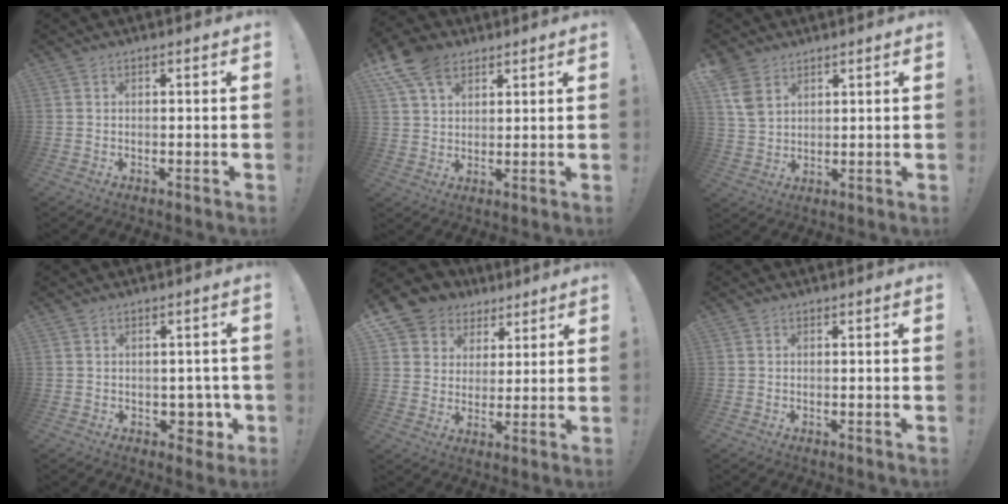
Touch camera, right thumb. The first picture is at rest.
{"total": 11.1, "force": [6.6, 6.9, 5.7], "torque": [-0.109, -0.023, 0.127]}
{"total": 7.6, "force": [4.4, 5.0, 3.7], "torque": [-0.068, -0.017, 0.086]}
{"total": 5.4, "force": [-0.3, 4.8, 2.5], "torque": [-0.018, 0.001, 0.002]}
{"total": 8.9, "force": [4.2, 7.6, 2.0], "torque": [-0.032, -0.029, 0.087]}
{"total": 0.0}